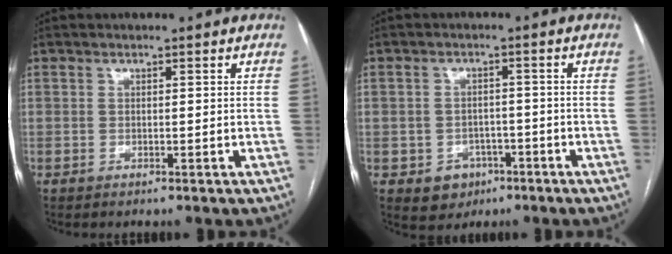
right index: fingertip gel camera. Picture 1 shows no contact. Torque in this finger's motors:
{"motor_torque": [0.05, -0.11, -0.33, -0.16]}